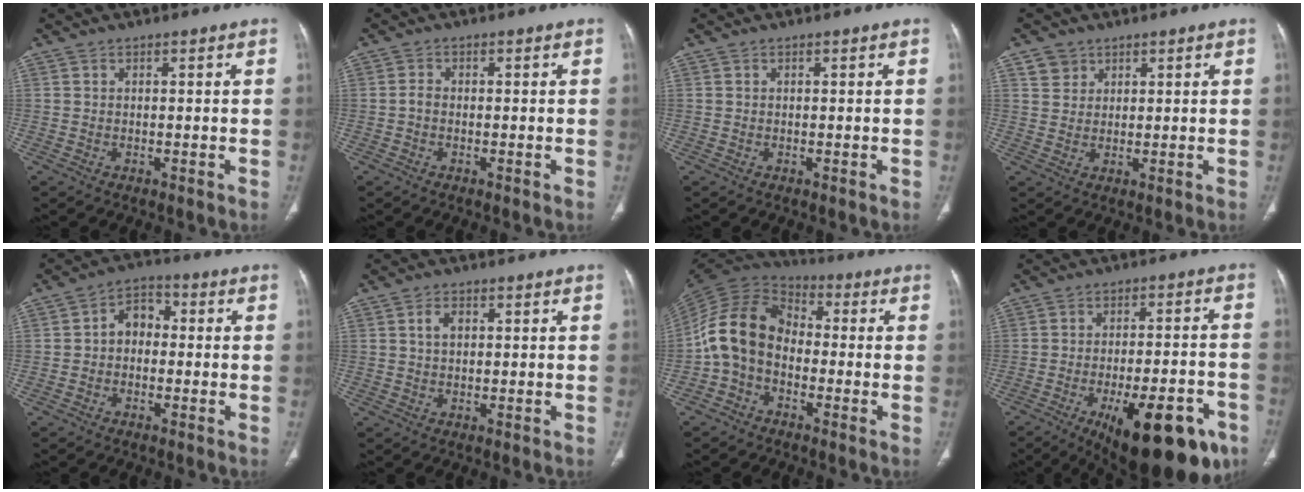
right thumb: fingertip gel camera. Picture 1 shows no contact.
{"total": 1.2, "force": [-0.4, 0.7, 0.8], "torque": [-0.015, 0.002, -0.011]}
{"total": 0.0}
{"total": 3.1, "force": [1.9, 2.4, 0.4], "torque": [0.009, -0.010, 0.033]}
{"total": 5.6, "force": [-0.5, 4.2, 3.6], "torque": [-0.037, 0.023, -0.023]}
{"total": 2.6, "force": [0.6, 1.7, 1.8], "torque": [-0.027, 0.006, 0.011]}
{"total": 12.5, "force": [-2.5, 9.2, 8.1], "torque": [-0.149, 0.049, -0.064]}
{"total": 22.2, "force": [-11.4, 8.2, 17.2], "torque": [-0.189, 0.048, -0.152]}